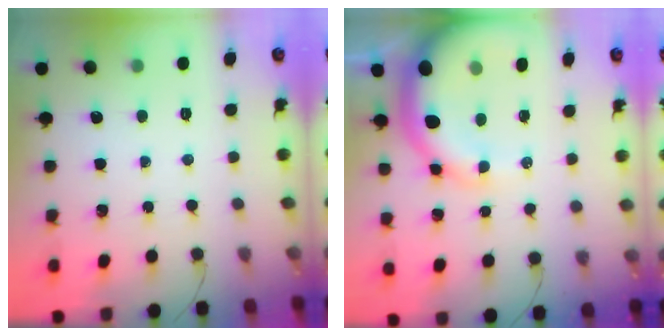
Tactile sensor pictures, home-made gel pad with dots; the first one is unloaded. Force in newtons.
{"total": 13.7, "press": 13.3, "slide": 3.3}